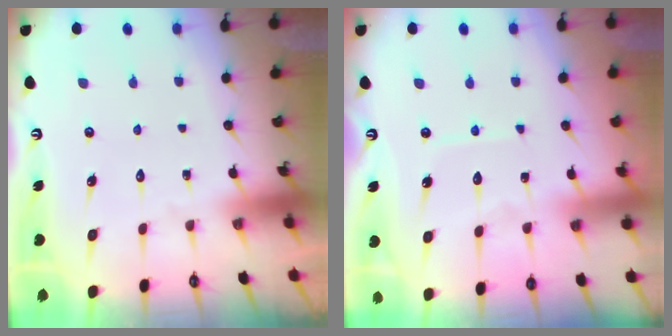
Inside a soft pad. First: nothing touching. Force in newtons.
{"total": 6.8, "press": 6.7, "slide": 0.7}